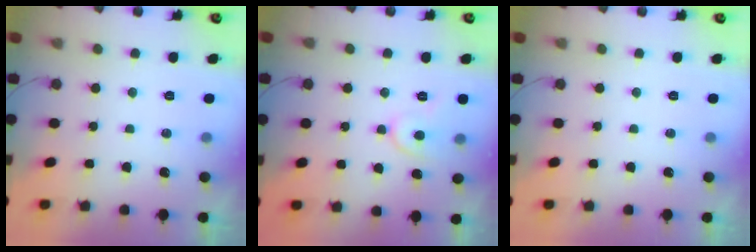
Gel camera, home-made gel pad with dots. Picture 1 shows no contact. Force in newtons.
{"total": 6.5, "press": 6.5, "slide": 0.6}
{"total": 0.0}